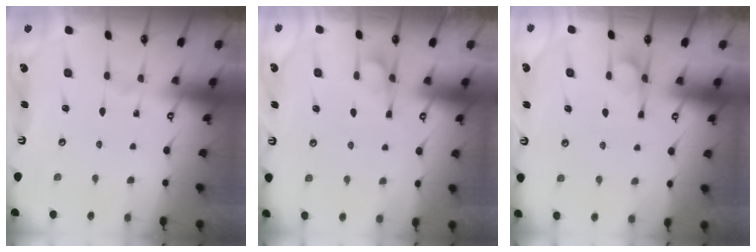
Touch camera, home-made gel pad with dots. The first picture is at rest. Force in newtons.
{"total": 1.6, "press": 1.0, "slide": 1.2}
{"total": 1.6, "press": 0.9, "slide": 1.3}